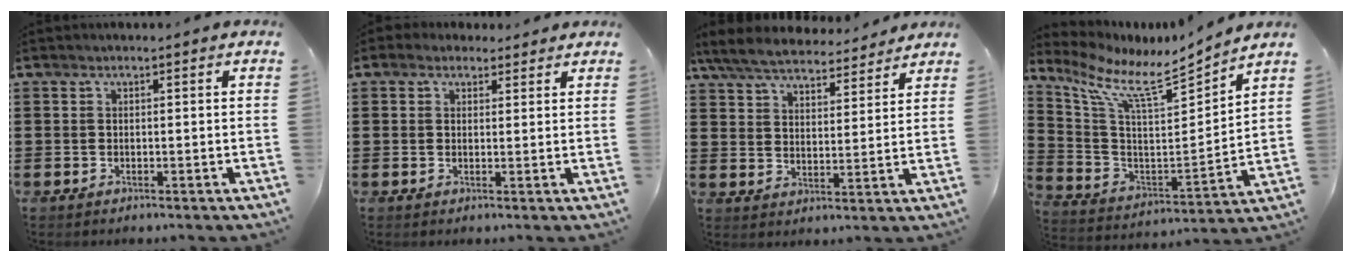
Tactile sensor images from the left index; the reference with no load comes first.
{"total": 2.1, "force": [1.7, 1.2, 0.4], "torque": [-0.006, 0.003, 0.029]}
{"total": 6.3, "force": [5.9, 1.0, 1.9], "torque": [-0.063, -0.029, 0.103]}
{"total": 8.9, "force": [7.1, 1.6, 5.1], "torque": [-0.130, -0.054, 0.115]}